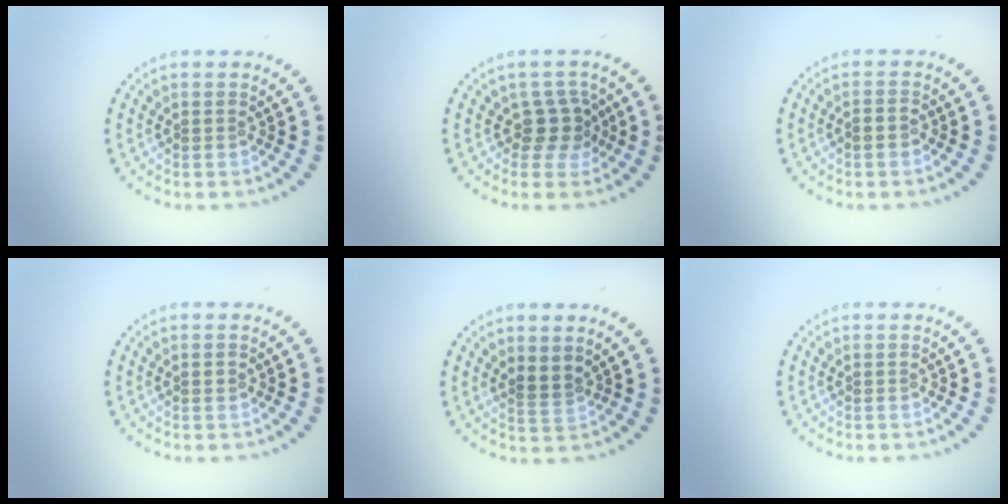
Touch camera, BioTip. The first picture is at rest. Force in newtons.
{"total": 2.5, "press": 2.0, "slide": 1.5}
{"total": 1.2, "press": 1.0, "slide": 0.6}
{"total": 0.7, "press": 0.7, "slide": 0.1}
{"total": 1.8, "press": 1.4, "slide": 1.1}
{"total": 0.0}